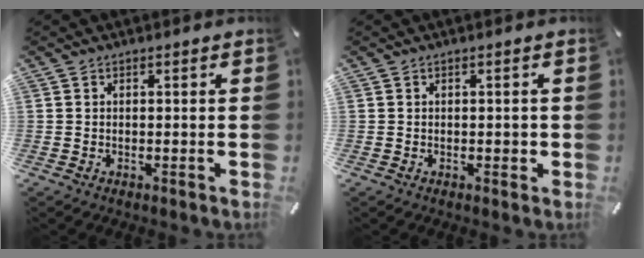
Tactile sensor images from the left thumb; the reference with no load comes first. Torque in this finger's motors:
{"motor_torque": [-0.05, 0.16, 0.01, -0.10, 0.01]}